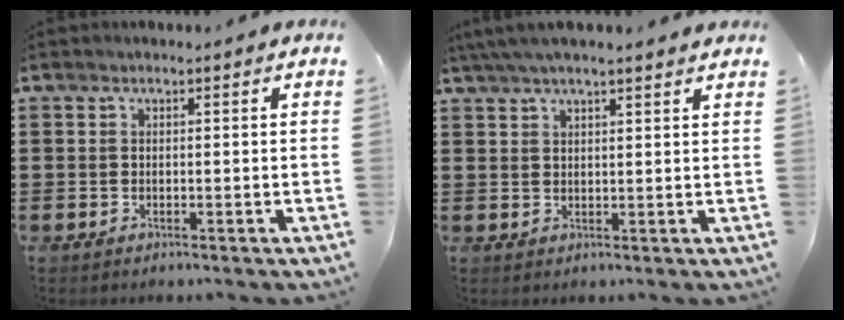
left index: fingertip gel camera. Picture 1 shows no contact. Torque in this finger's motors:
{"motor_torque": [2.14, 0.00, 0.91, 0.21]}